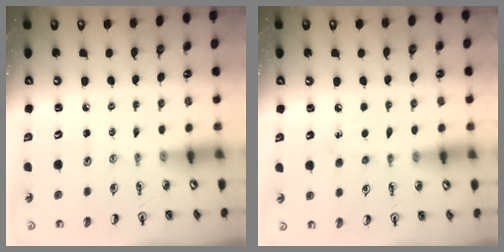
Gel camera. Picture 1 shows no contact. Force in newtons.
{"total": 6.2, "press": 6.2, "slide": 0.7}